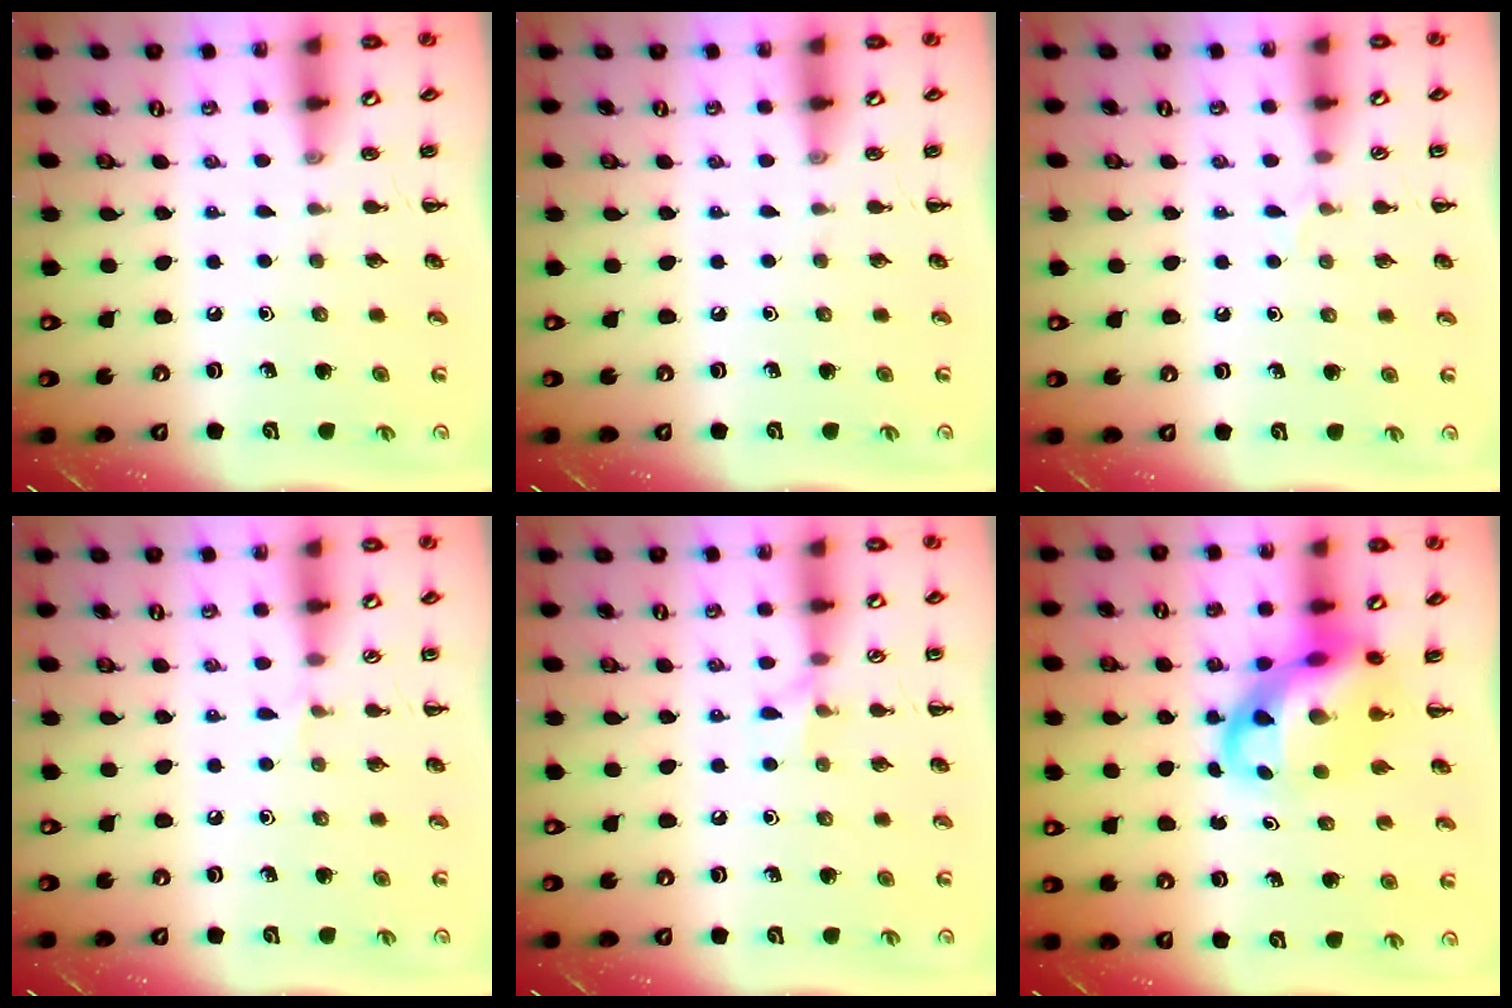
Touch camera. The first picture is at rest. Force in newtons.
{"total": 0.0}
{"total": 4.2, "press": 3.9, "slide": 1.5}
{"total": 3.1, "press": 3.0, "slide": 1.1}
{"total": 5.4, "press": 5.2, "slide": 1.6}
{"total": 11.7, "press": 11.3, "slide": 3.2}